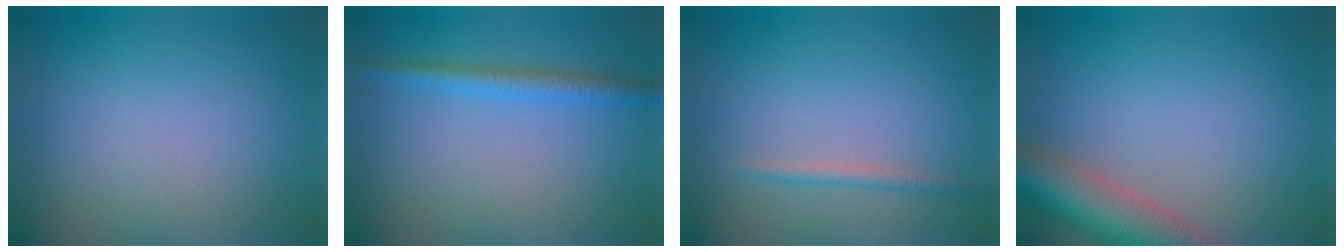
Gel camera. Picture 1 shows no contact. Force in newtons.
{"total": 2.4, "press": 2.4, "slide": 0.1}
{"total": 1.1, "press": 1.1, "slide": 0.1}
{"total": 7.4, "press": 7.4, "slide": 0.7}